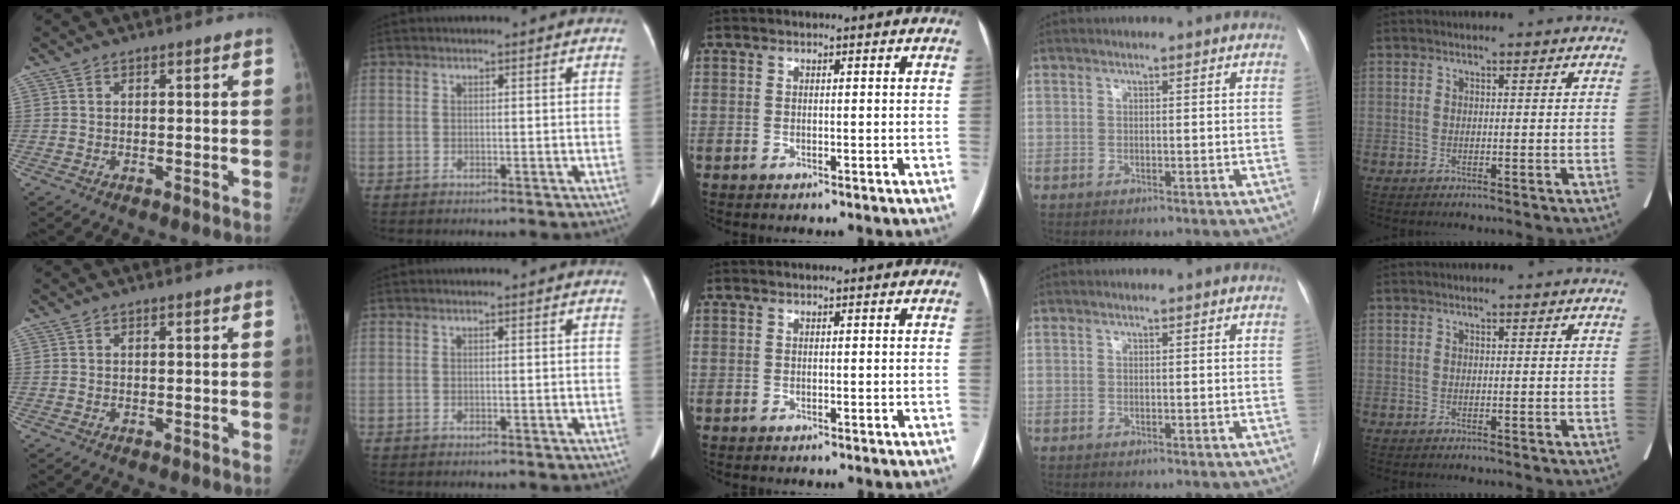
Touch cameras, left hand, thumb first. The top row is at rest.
{}